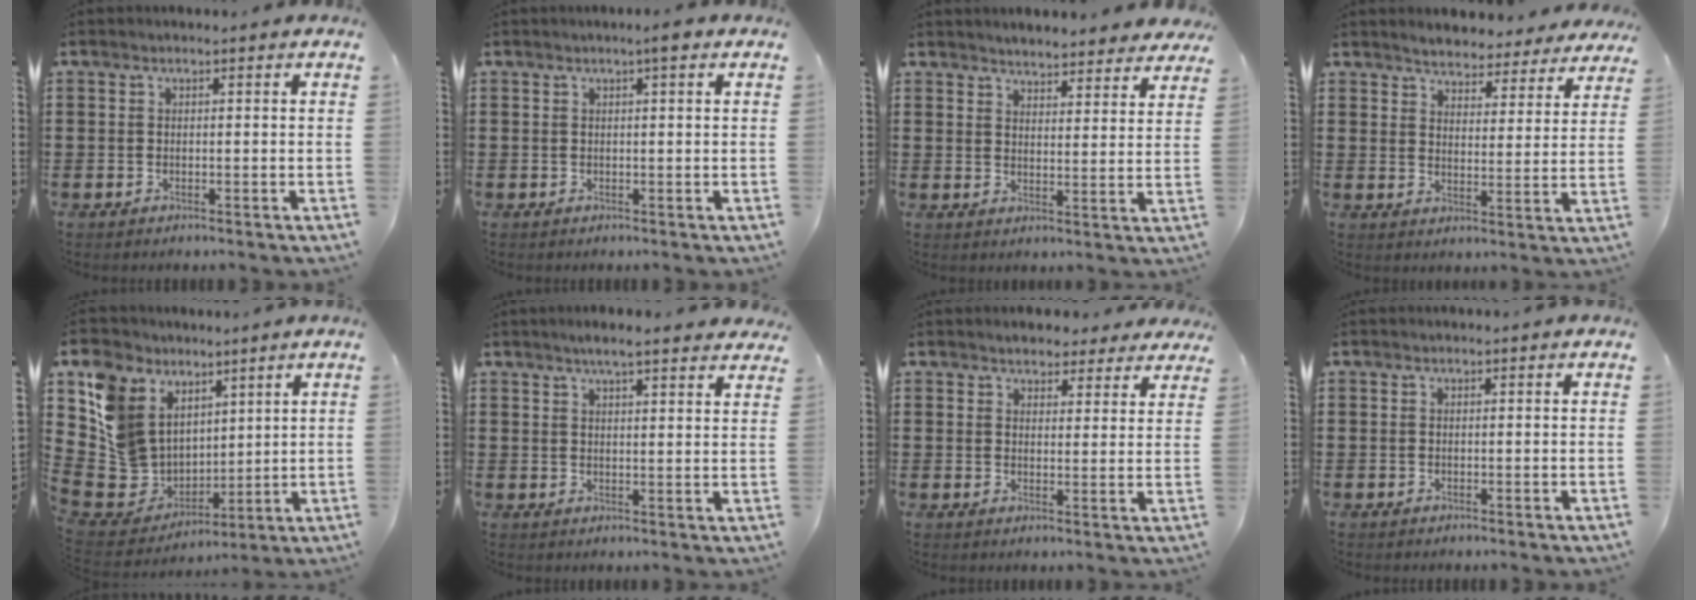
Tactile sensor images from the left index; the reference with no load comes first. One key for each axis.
{"total": 1.7, "fx": 0.9, "fy": 0.1, "fz": 1.5, "tx": -0.029, "ty": 0.003, "tz": 0.015}
{"total": 4.0, "fx": 4.0, "fy": 0.1, "fz": 0.4, "tx": -0.016, "ty": -0.023, "tz": 0.071}
{"total": 4.1, "fx": 4.1, "fy": 0.3, "fz": 0.3, "tx": -0.028, "ty": -0.023, "tz": 0.070}
{"total": 11.2, "fx": 3.2, "fy": 9.9, "fz": 4.2, "tx": -0.147, "ty": -0.017, "tz": 0.068}
{"total": 4.0, "fx": 3.5, "fy": 0.2, "fz": 2.0, "tx": -0.047, "ty": -0.004, "tz": 0.062}
{"total": 3.1, "fx": 3.0, "fy": 0.8, "fz": 0.1, "tx": -0.013, "ty": -0.006, "tz": 0.057}
{"total": 0.0}